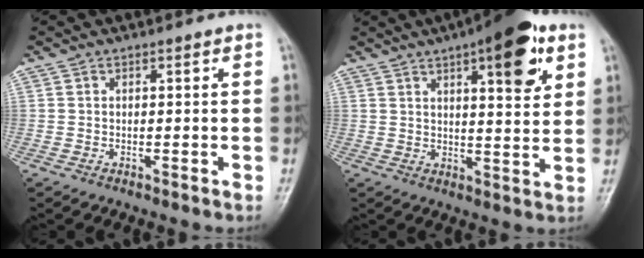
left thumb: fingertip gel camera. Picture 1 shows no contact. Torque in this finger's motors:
{"motor_torque": [2.11, 1.33, 1.74, -0.99, 0.28]}